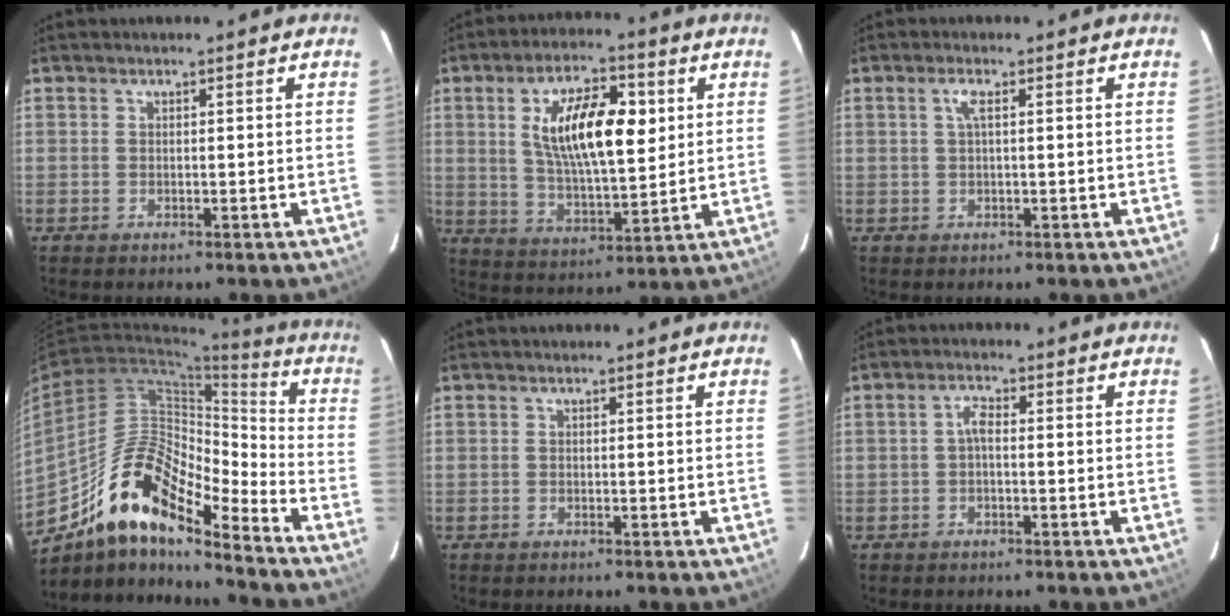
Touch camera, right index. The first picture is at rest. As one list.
[{"total": 14.6, "force": [3.8, 5.6, 13.0], "torque": [-0.228, 0.012, 0.071]}, {"total": 1.6, "force": [0.4, 0.0, 1.6], "torque": [-0.031, 0.003, 0.007]}, {"total": 16.9, "force": [-12.6, 4.7, 10.2], "torque": [-0.172, 0.010, -0.240]}, {"total": 0.0}, {"total": 1.6, "force": [-0.3, 0.6, 1.4], "torque": [-0.031, 0.008, -0.007]}]